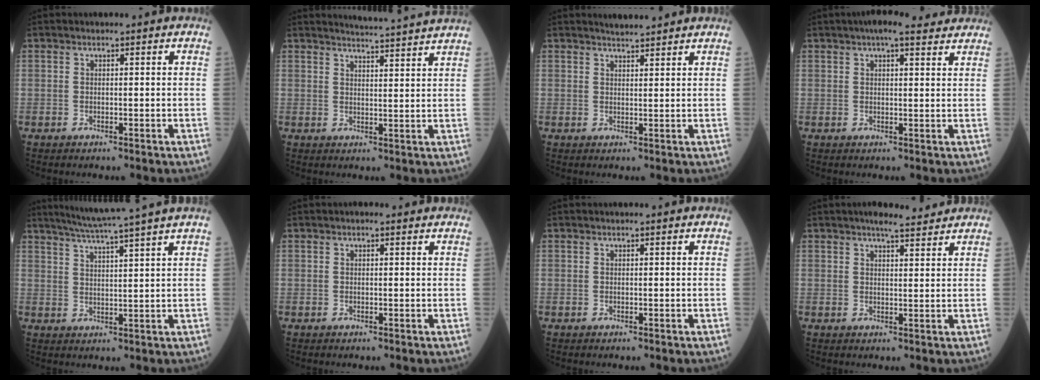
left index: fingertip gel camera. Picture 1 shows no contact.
{"total": 9.3, "force": [9.0, -1.4, 2.1], "torque": [-0.036, -0.007, 0.108]}
{"total": 3.1, "force": [3.0, 0.1, 0.8], "torque": [-0.016, 0.014, 0.048]}
{"total": 7.3, "force": [5.9, 1.6, 3.9], "torque": [-0.056, 0.032, 0.077]}
{"total": 11.4, "force": [9.6, -2.1, 5.7], "torque": [-0.098, 0.004, 0.139]}
{"total": 1.4, "force": [1.1, 0.4, 0.7], "torque": [-0.013, 0.013, 0.013]}
{"total": 0.5, "force": [0.5, 0.0, 0.2], "torque": [-0.005, 0.005, 0.008]}
{"total": 5.3, "force": [4.6, 0.8, 2.3], "torque": [-0.039, 0.015, 0.067]}